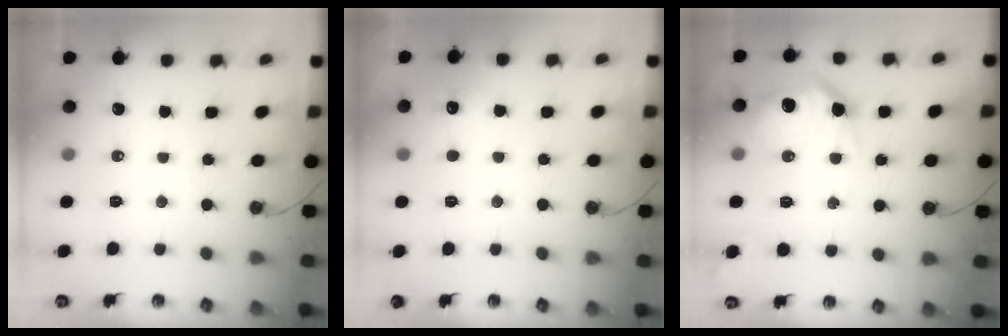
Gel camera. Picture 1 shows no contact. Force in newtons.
{"total": 4.6, "press": 4.5, "slide": 1.2}
{"total": 19.6, "press": 19.6, "slide": 1.1}